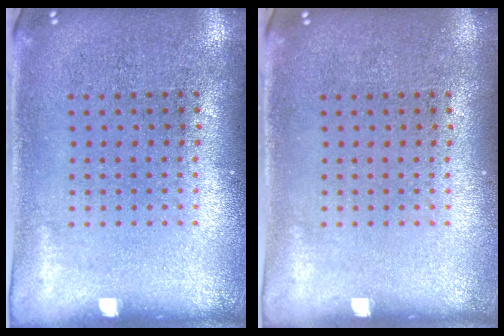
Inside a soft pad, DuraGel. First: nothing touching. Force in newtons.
{"total": 0.0}